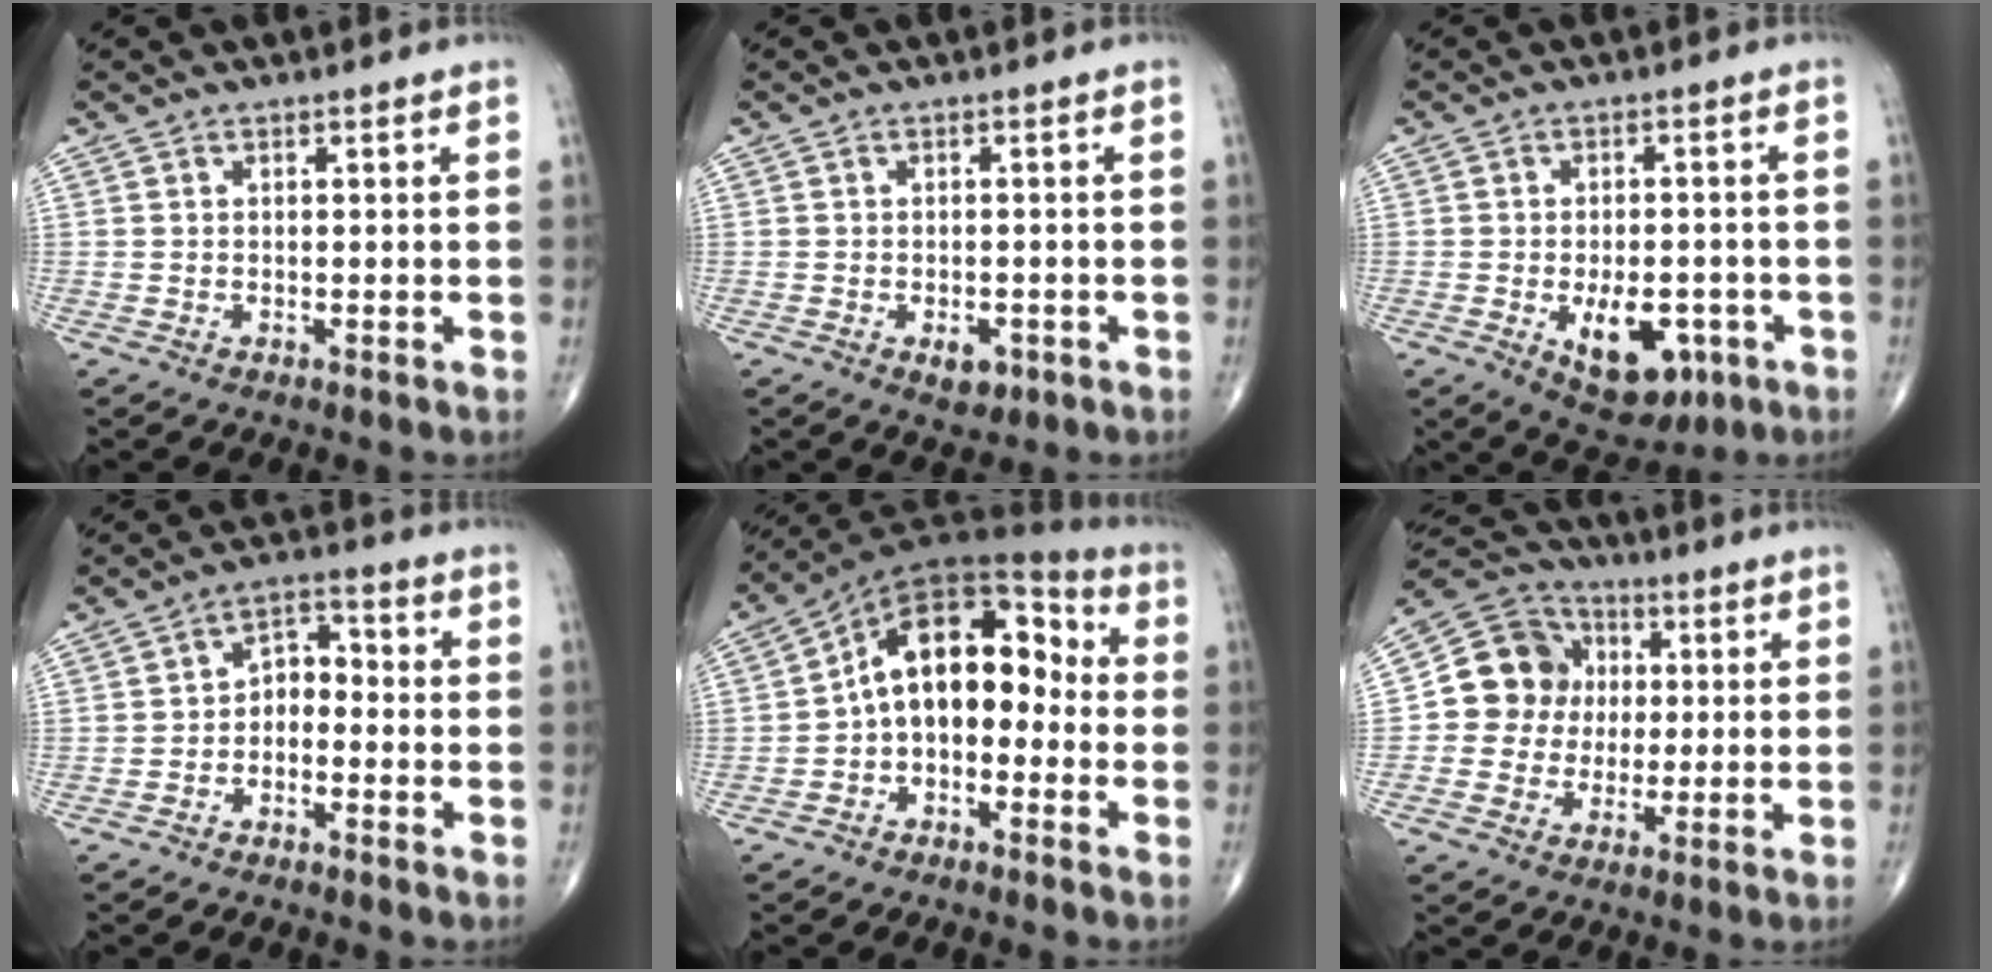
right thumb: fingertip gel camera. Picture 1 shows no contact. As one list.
[{"total": 3.0, "force": [-1.3, 1.8, 2.1], "torque": [-0.019, 0.002, -0.014]}, {"total": 10.7, "force": [-3.8, 5.9, 8.0], "torque": [-0.090, 0.009, -0.041]}, {"total": 5.3, "force": [-1.8, 3.6, 3.4], "torque": [-0.037, 0.038, -0.045]}, {"total": 13.3, "force": [-1.8, 8.6, 10.1], "torque": [-0.125, 0.062, -0.045]}, {"total": 11.6, "force": [0.8, 10.7, 4.4], "torque": [-0.044, 0.019, 0.004]}]